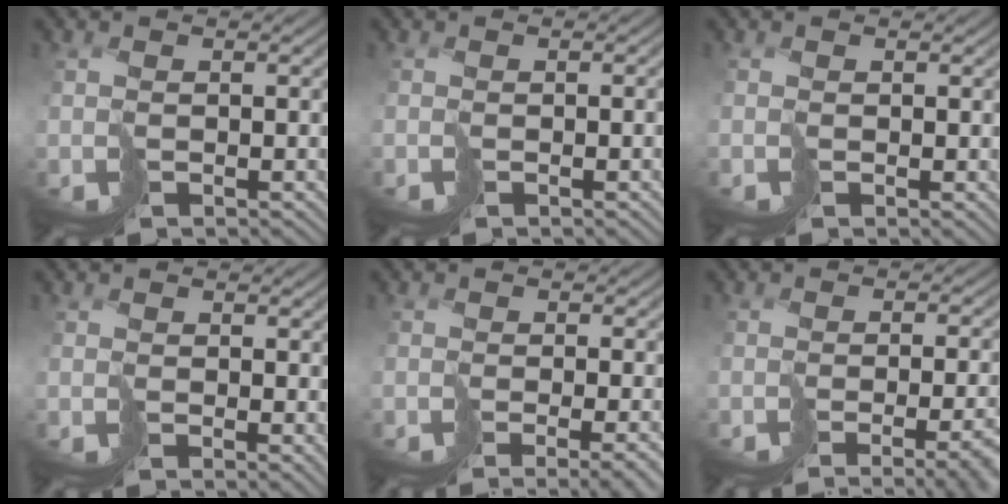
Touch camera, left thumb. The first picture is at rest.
{"total": 1.0, "force": [-0.5, -0.3, 0.8], "torque": [-0.007, 0.004, -0.008]}
{"total": 0.5, "force": [0.2, -0.3, -0.3], "torque": [0.008, 0.002, 0.004]}
{"total": 1.1, "force": [0.6, 0.5, 0.8], "torque": [-0.010, 0.002, 0.008]}
{"total": 5.3, "force": [-3.3, 1.0, 4.1], "torque": [-0.038, -0.012, -0.027]}
{"total": 7.5, "force": [-4.6, 1.6, 5.7], "torque": [-0.053, -0.018, -0.038]}